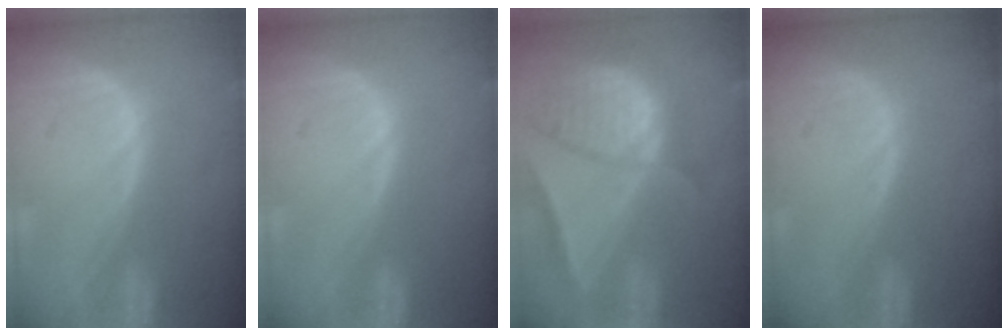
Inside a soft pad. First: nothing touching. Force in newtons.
{"total": 0.0}
{"total": 10.2, "press": 8.6, "slide": 5.4}
{"total": 0.0}